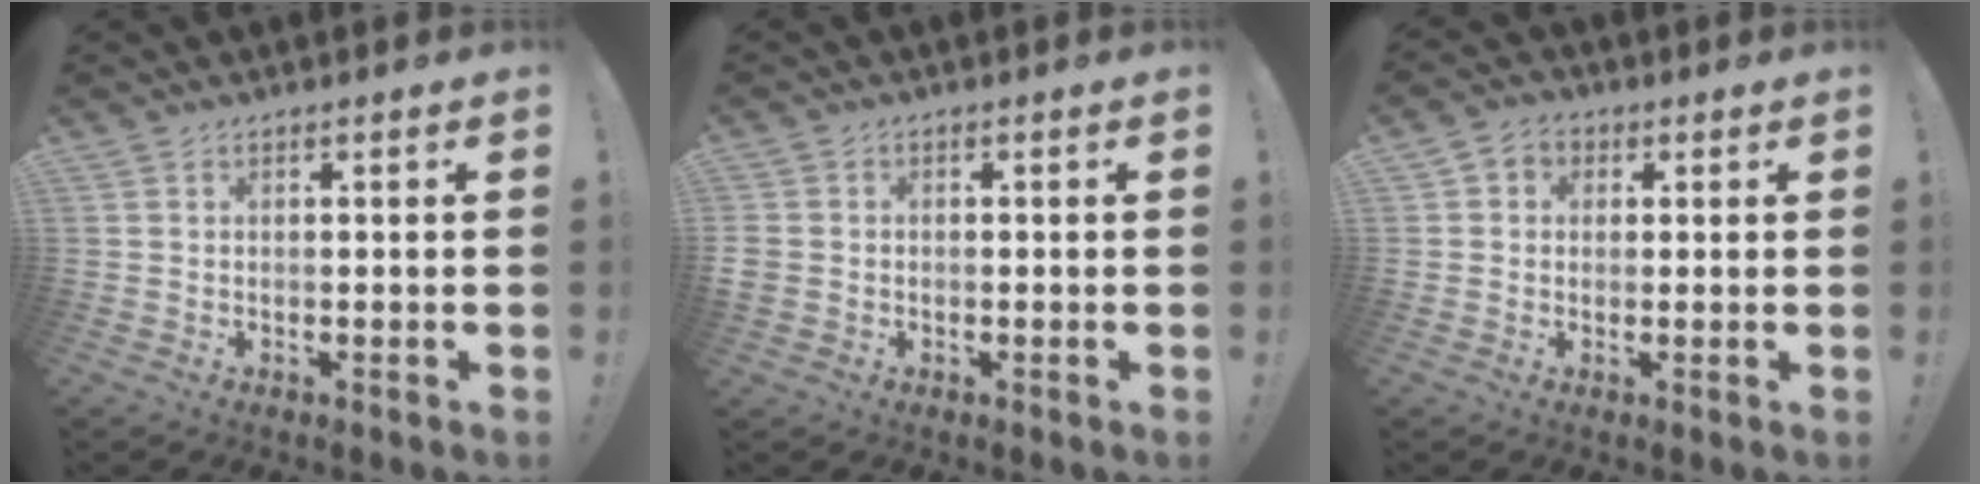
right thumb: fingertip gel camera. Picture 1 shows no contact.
{"total": 2.6, "force": [-0.7, 2.2, 1.1], "torque": [-0.031, 0.006, -0.011]}
{"total": 4.8, "force": [1.8, 3.7, 2.5], "torque": [-0.047, 0.006, 0.036]}